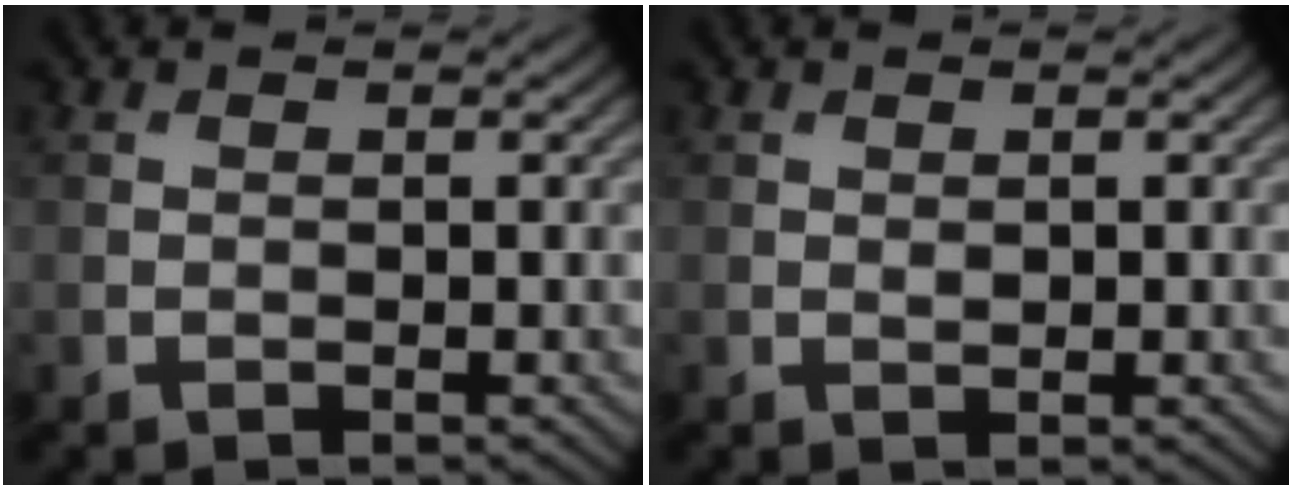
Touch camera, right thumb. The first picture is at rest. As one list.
[{"total": 0.5, "force": [0.3, 0.3, 0.3], "torque": [-0.005, -0.001, 0.006]}]